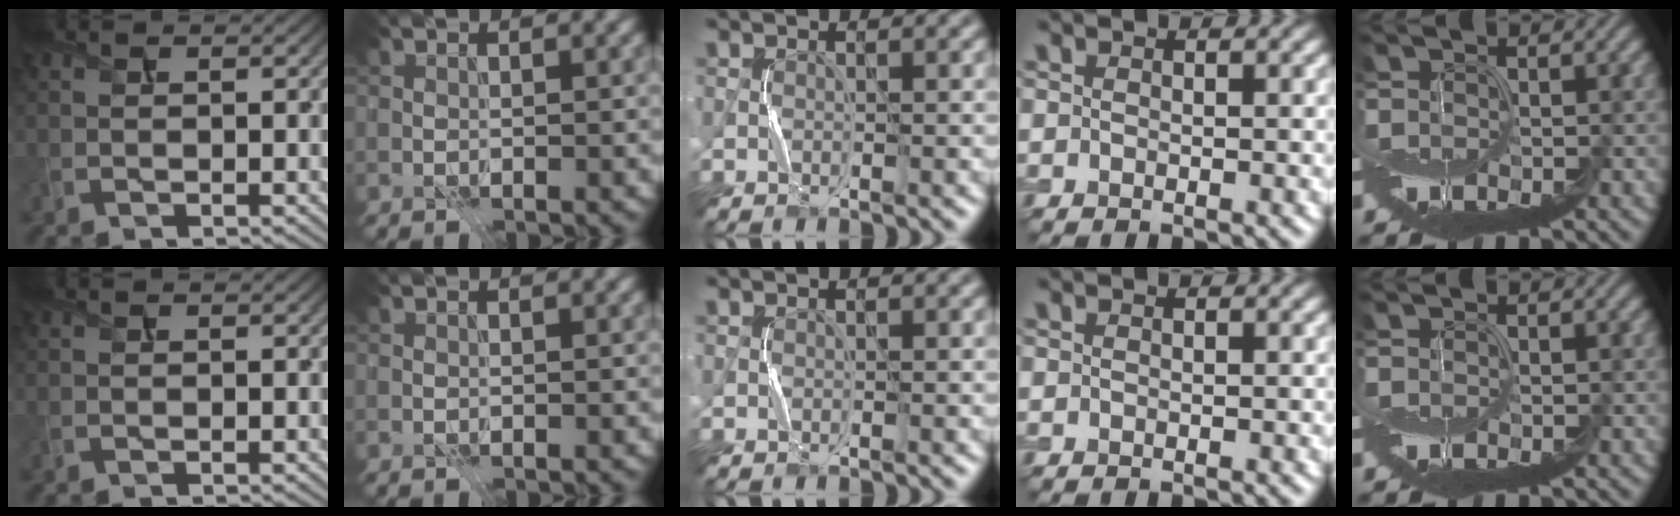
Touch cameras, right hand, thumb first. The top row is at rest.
{}